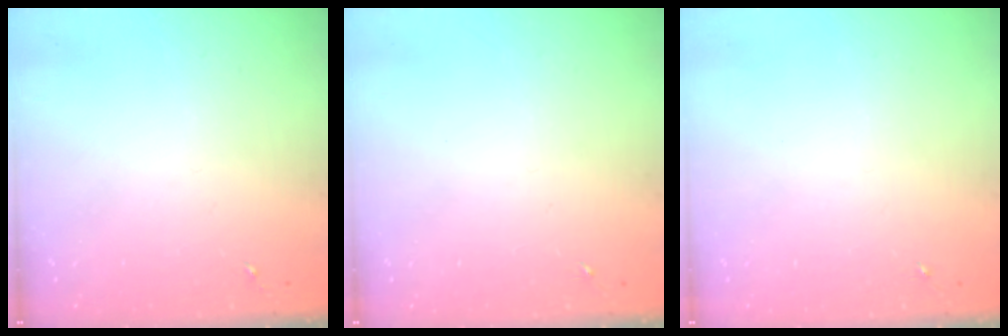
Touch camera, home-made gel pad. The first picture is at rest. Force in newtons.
{"total": 0.0}
{"total": 0.0}